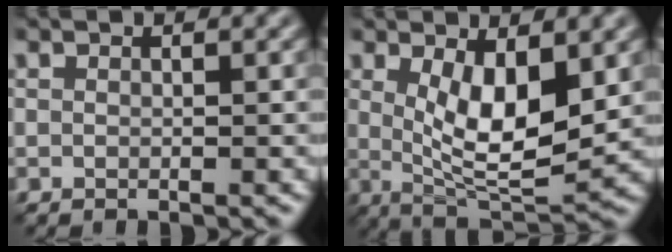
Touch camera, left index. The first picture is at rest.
{"total": 7.1, "force": [1.1, 2.5, 6.6], "torque": [-0.119, -0.019, 0.026]}